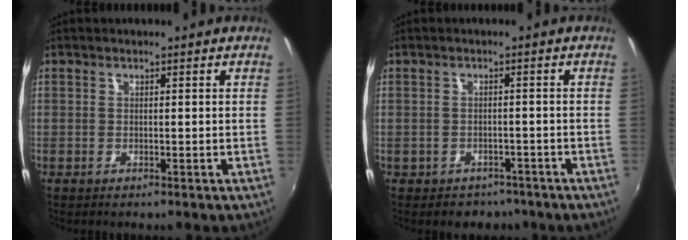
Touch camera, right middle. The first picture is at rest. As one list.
[{"total": 4.5, "force": [-3.4, 2.9, 0.7], "torque": [-0.020, -0.003, -0.041]}]